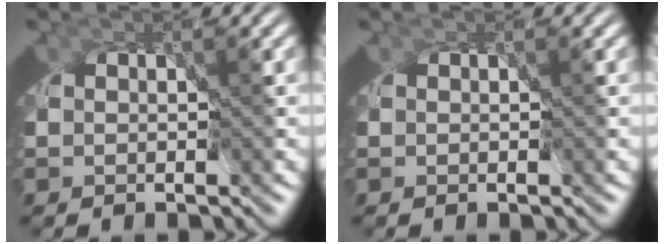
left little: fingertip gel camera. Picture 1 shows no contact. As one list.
[{"total": 0.0}]